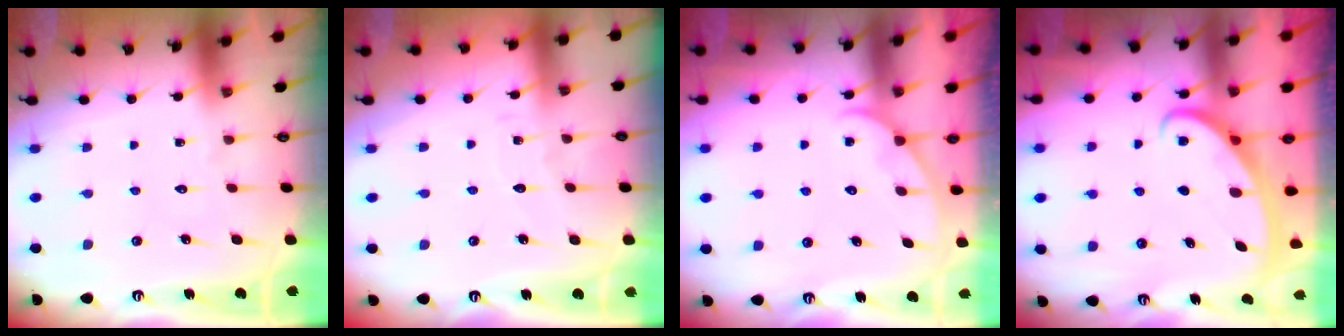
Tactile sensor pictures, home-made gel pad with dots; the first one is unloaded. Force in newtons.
{"total": 2.1, "press": 2.1, "slide": 0.2}
{"total": 3.3, "press": 3.2, "slide": 0.2}
{"total": 2.5, "press": 2.5, "slide": 0.4}